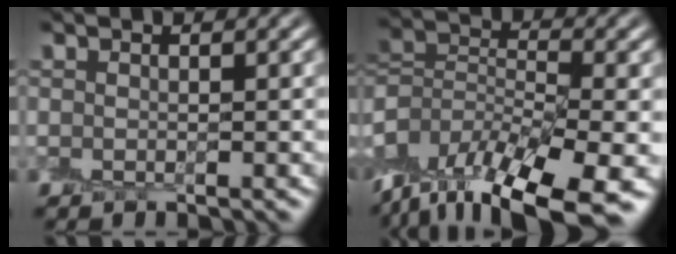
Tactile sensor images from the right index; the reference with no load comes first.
{"total": 13.8, "force": [-9.1, 5.2, 9.1], "torque": [-0.188, 0.004, -0.146]}